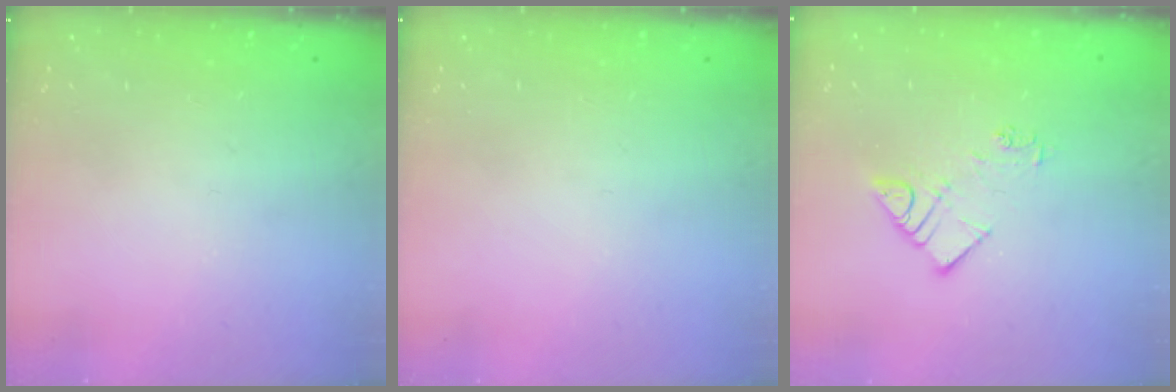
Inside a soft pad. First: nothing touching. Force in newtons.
{"total": 0.0}
{"total": 7.7, "press": 7.7, "slide": 0.2}